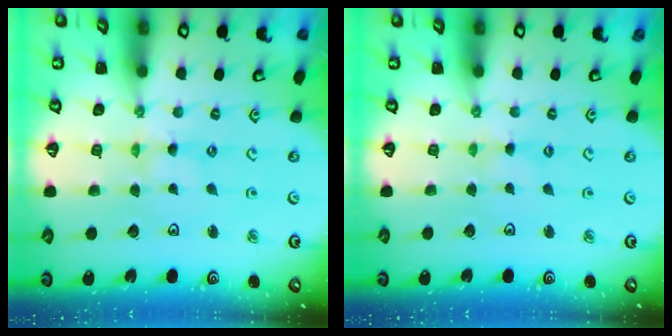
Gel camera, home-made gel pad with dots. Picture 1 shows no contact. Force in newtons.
{"total": 1.2, "press": 1.2, "slide": 0.3}